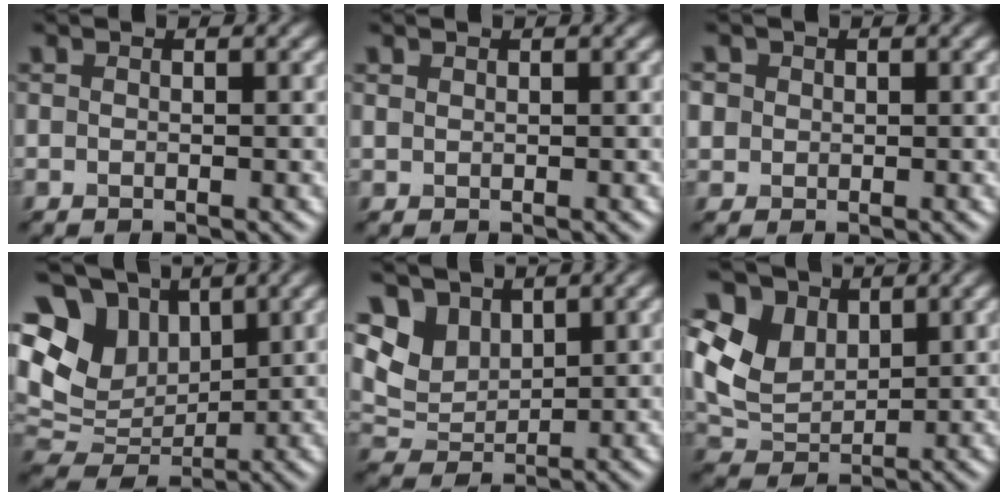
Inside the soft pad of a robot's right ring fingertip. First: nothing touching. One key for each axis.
{"total": 0.9, "fx": 0.2, "fy": -0.5, "fz": -0.7, "tx": 0.006, "ty": 0.003, "tz": 0.014}
{"total": 1.3, "fx": 0.6, "fy": 1.1, "fz": -0.3, "tx": 0.000, "ty": 0.014, "tz": 0.012}
{"total": 10.0, "fx": 4.8, "fy": 7.1, "fz": 5.1, "tx": -0.130, "ty": 0.036, "tz": 0.092}
{"total": 3.6, "fx": 3.1, "fy": 1.9, "fz": 0.4, "tx": -0.032, "ty": -0.004, "tz": 0.087}
{"total": 5.7, "fx": 3.1, "fy": 3.9, "fz": 2.8, "tx": -0.104, "ty": 0.027, "tz": 0.079}